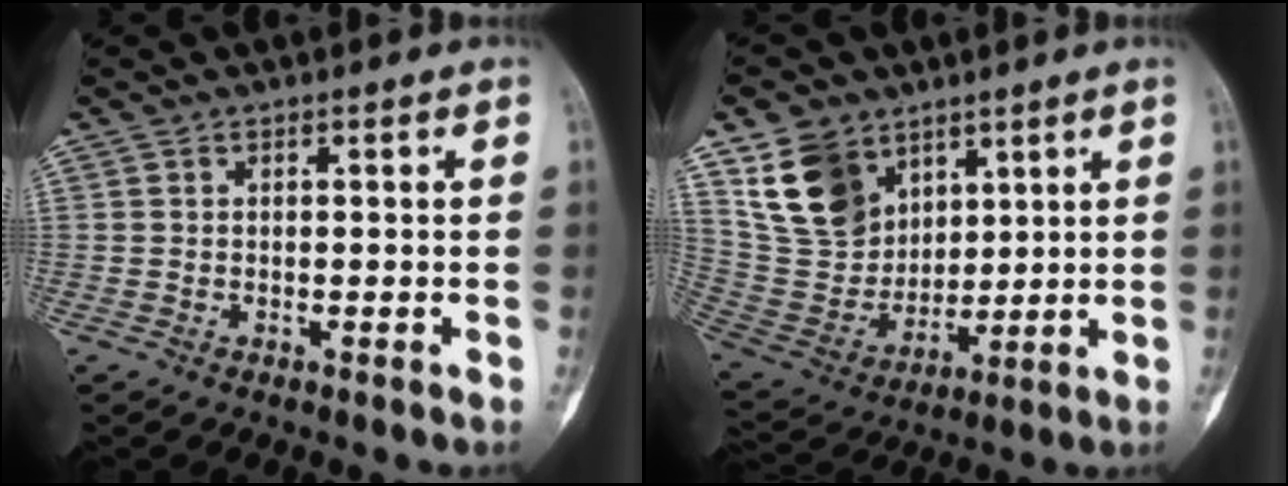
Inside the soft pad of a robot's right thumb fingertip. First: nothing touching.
{"total": 14.6, "force": [8.1, 10.3, 6.5], "torque": [-0.094, -0.037, 0.173]}